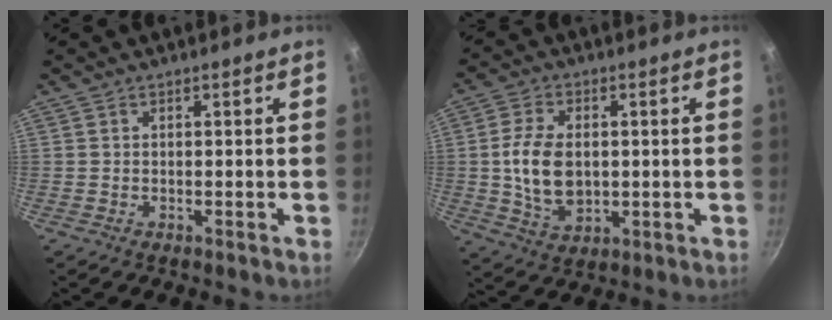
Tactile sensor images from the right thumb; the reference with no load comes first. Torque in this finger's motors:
{"motor_torque": [-0.26, 0.97, 1.12, -0.23, 0.06]}